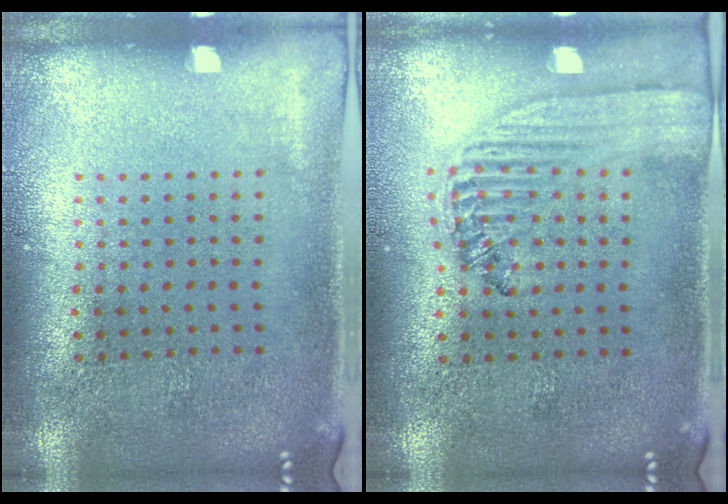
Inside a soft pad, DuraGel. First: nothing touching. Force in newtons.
{"total": 1.5, "press": 1.4, "slide": 0.5}